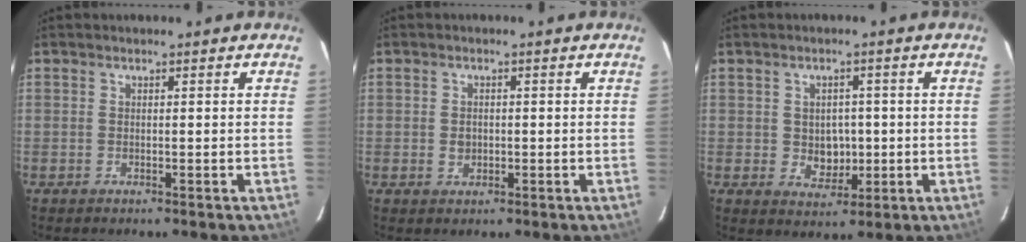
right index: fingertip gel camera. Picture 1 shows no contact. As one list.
[{"total": 2.1, "force": [-0.3, 1.8, 1.0], "torque": [-0.017, 0.003, -0.004]}, {"total": 4.8, "force": [-0.2, 4.2, 2.4], "torque": [-0.042, 0.003, 0.007]}]